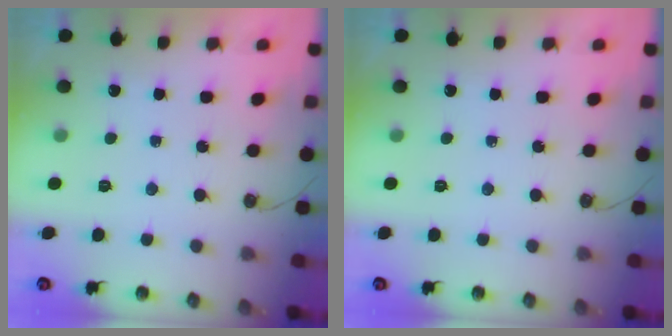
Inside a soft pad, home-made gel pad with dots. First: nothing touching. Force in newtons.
{"total": 0.0}